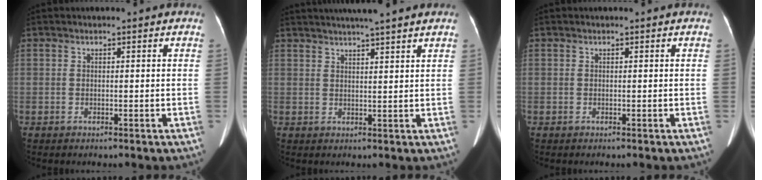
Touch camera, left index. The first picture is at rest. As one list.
[{"total": 7.6, "force": [6.5, -0.6, 4.0], "torque": [-0.058, 0.023, 0.075]}, {"total": 0.0}]